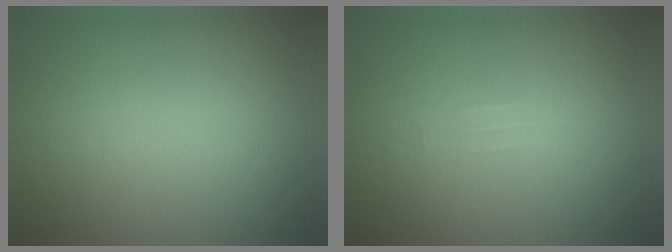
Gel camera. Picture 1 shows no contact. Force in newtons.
{"total": 1.2}